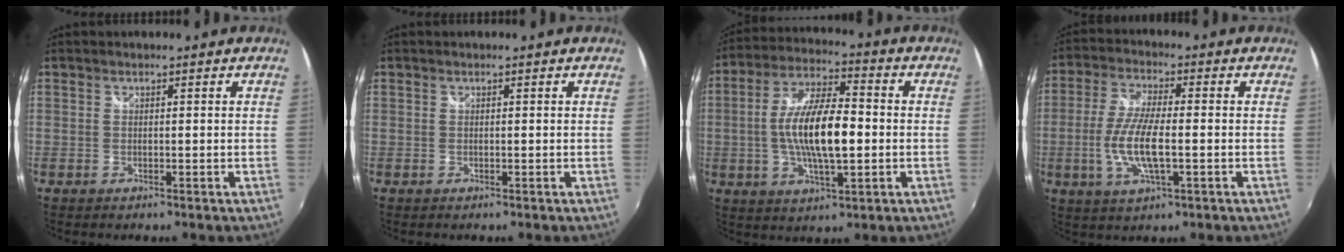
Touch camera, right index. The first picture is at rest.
{"total": 0.0}
{"total": 14.2, "force": [-1.4, 4.6, 13.4], "torque": [-0.259, 0.004, -0.026]}
{"total": 10.4, "force": [-2.0, 3.1, 9.8], "torque": [-0.203, -0.006, -0.041]}